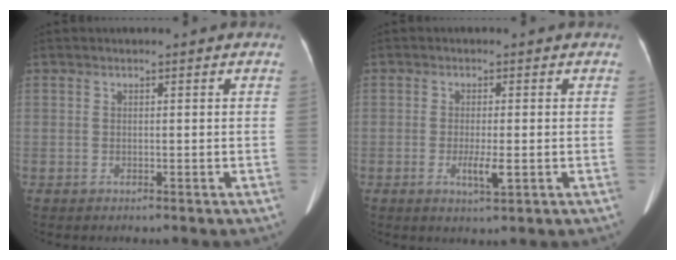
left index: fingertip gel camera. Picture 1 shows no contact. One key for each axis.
{"total": 3.1, "fx": -0.8, "fy": 0.5, "fz": 3.0, "tx": -0.055, "ty": -0.005, "tz": -0.011}